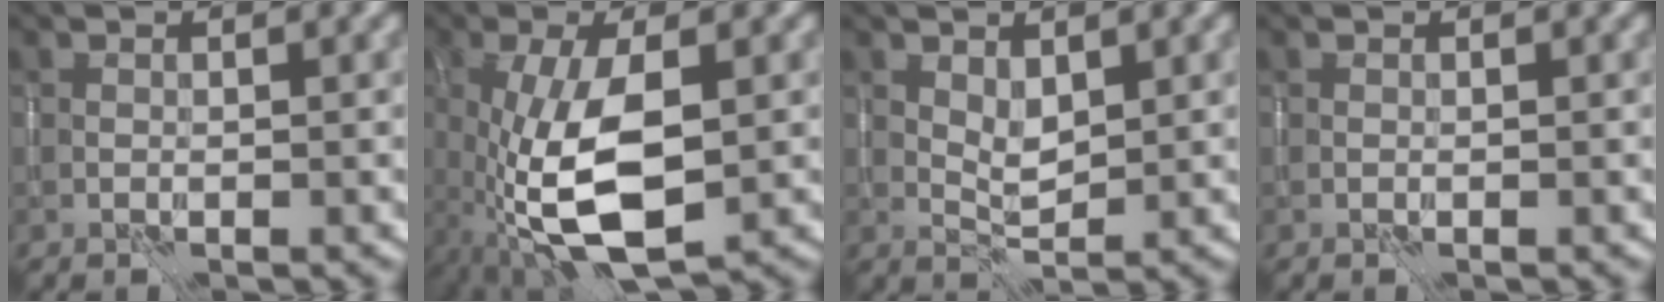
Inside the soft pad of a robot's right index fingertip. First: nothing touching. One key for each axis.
{"total": 9.1, "fx": -1.9, "fy": 3.5, "fz": 8.1, "tx": -0.177, "ty": -0.009, "tz": -0.033}
{"total": 1.8, "fx": 1.0, "fy": 0.8, "fz": 1.2, "tx": -0.025, "ty": -0.004, "tz": 0.023}
{"total": 0.0}